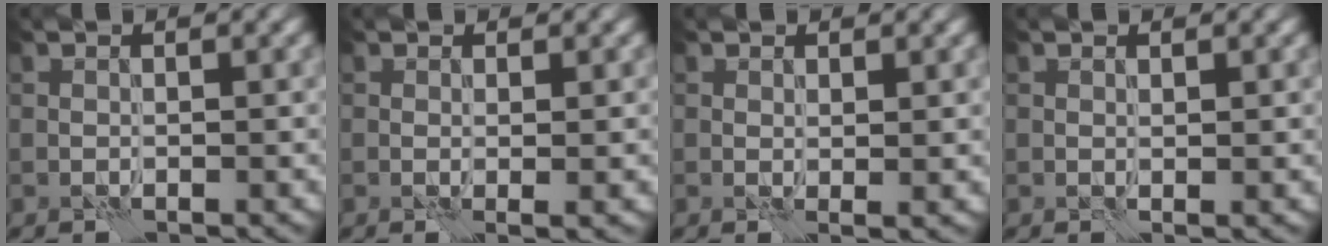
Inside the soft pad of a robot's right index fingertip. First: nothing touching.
{"total": 1.4, "force": [0.0, 0.2, 1.4], "torque": [-0.022, 0.000, -0.002]}
{"total": 1.0, "force": [0.4, 0.1, 0.9], "torque": [-0.013, -0.001, 0.007]}
{"total": 0.6, "force": [0.3, 0.0, 0.5], "torque": [-0.008, 0.000, 0.004]}